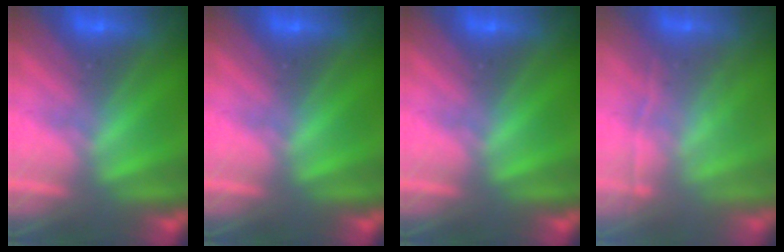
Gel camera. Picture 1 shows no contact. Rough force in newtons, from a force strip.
{"total": 0.0}
{"total": 0.0}
{"total": 1.9}